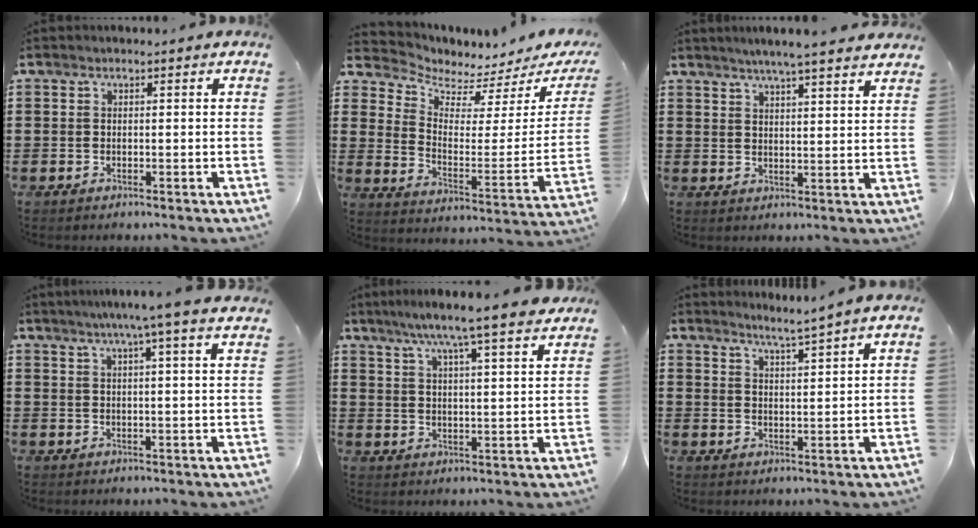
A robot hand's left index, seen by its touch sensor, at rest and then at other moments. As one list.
[{"total": 3.1, "force": [2.9, 1.1, 0.3], "torque": [-0.029, -0.039, 0.041]}, {"total": 4.5, "force": [4.1, -0.7, 1.7], "torque": [-0.046, -0.015, 0.071]}, {"total": 5.2, "force": [3.8, -0.9, 3.5], "torque": [-0.076, -0.007, 0.063]}, {"total": 7.4, "force": [6.2, -0.5, 4.0], "torque": [-0.097, -0.024, 0.105]}, {"total": 3.3, "force": [3.0, -1.2, 0.8], "torque": [-0.024, -0.020, 0.051]}]